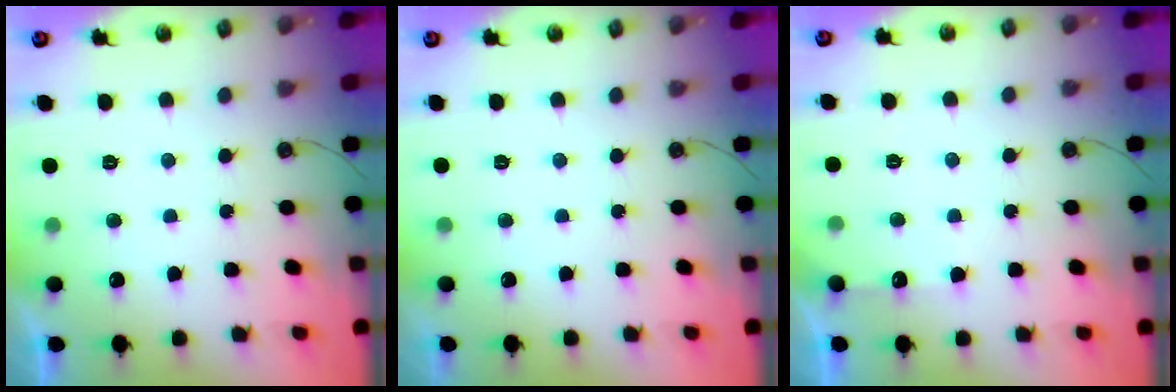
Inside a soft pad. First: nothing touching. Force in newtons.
{"total": 0.0}
{"total": 5.9, "press": 5.9, "slide": 0.8}